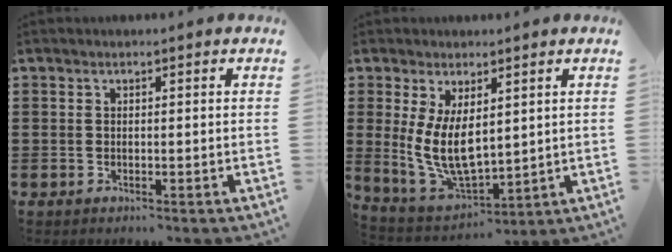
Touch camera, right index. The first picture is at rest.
{"total": 8.5, "force": [1.4, 4.3, 7.2], "torque": [-0.164, -0.011, 0.027]}